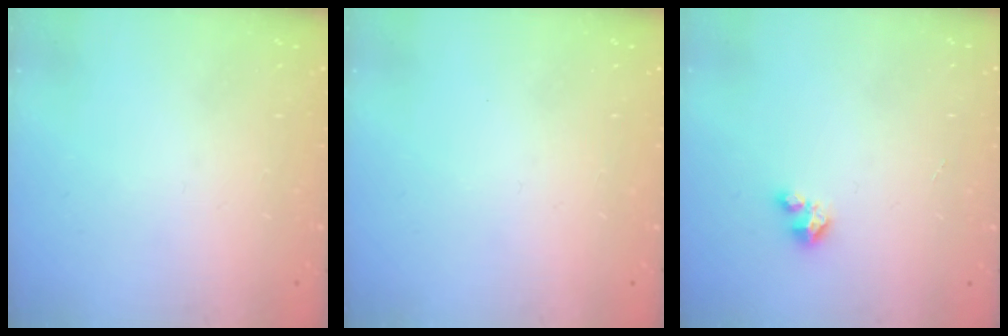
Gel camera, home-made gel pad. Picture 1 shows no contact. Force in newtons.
{"total": 0.0}
{"total": 1.5, "press": 1.5, "slide": 0.2}